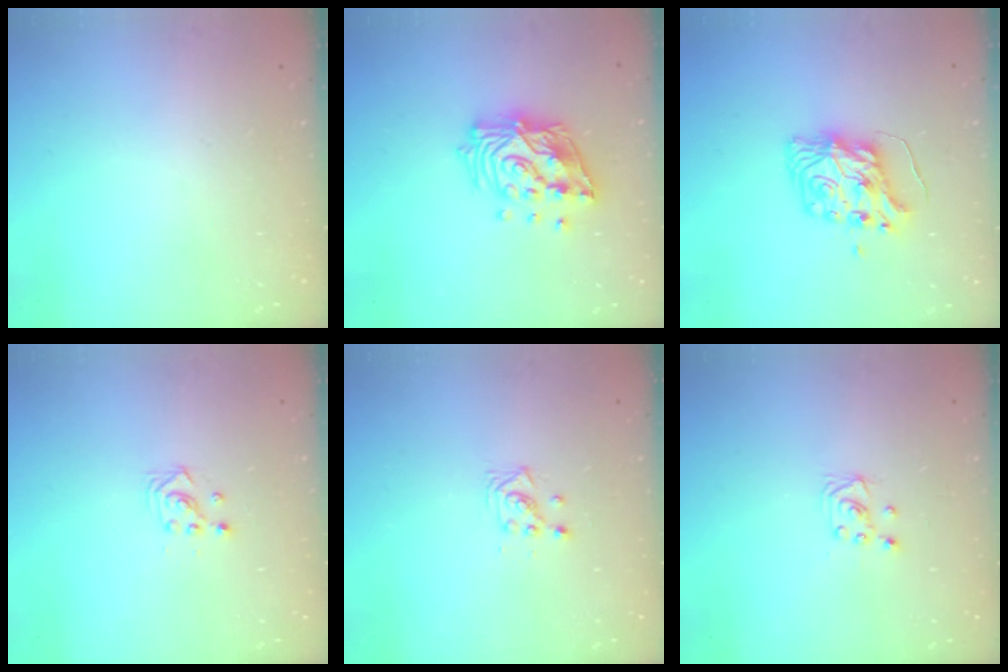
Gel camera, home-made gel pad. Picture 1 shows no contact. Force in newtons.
{"total": 17.9, "press": 17.8, "slide": 2.1}
{"total": 8.9, "press": 8.9, "slide": 0.3}
{"total": 3.4, "press": 3.4, "slide": 0.2}
{"total": 3.3, "press": 3.3, "slide": 0.4}
{"total": 2.0, "press": 2.0, "slide": 0.2}